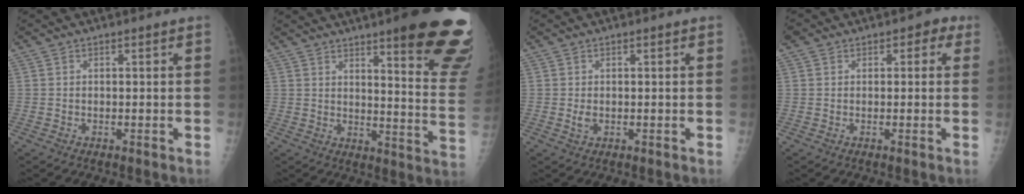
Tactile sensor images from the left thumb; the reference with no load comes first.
{"total": 21.6, "force": [13.6, 3.2, 16.5], "torque": [-0.177, -0.075, 0.172]}
{"total": 1.4, "force": [0.0, 0.8, 1.2], "torque": [-0.019, 0.001, 0.004]}
{"total": 4.1, "force": [1.6, 3.2, 2.2], "torque": [-0.009, 0.006, 0.019]}